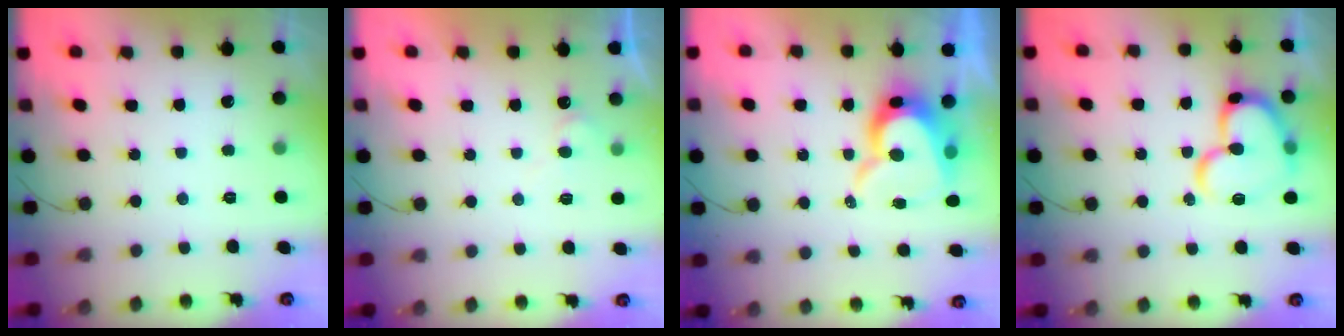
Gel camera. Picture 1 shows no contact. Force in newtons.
{"total": 5.5, "press": 5.5, "slide": 0.4}
{"total": 12.5, "press": 12.5, "slide": 1.2}
{"total": 17.1, "press": 17.0, "slide": 1.8}